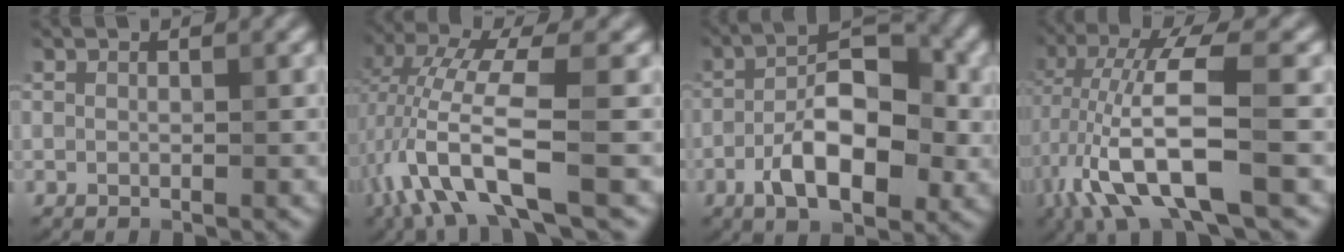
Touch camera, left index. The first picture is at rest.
{"total": 8.3, "force": [-2.5, 2.0, 7.6], "torque": [-0.156, 0.010, -0.052]}
{"total": 8.6, "force": [-2.6, 3.7, 7.3], "torque": [-0.114, 0.015, -0.049]}
{"total": 9.4, "force": [-3.0, 2.1, 8.6], "torque": [-0.174, 0.013, -0.056]}